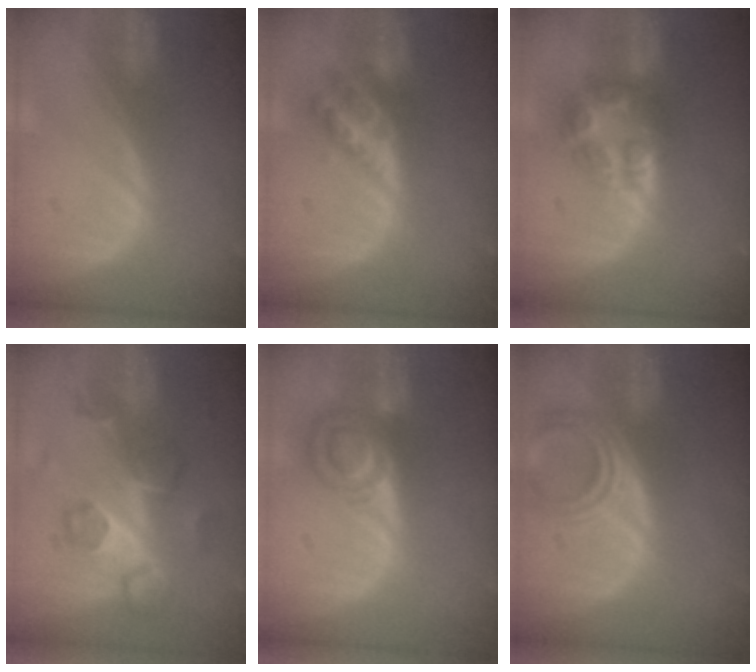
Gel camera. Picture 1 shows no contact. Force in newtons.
{"total": 6.1, "press": 5.4, "slide": 2.9}
{"total": 7.7, "press": 6.7, "slide": 3.8}
{"total": 8.6, "press": 7.5, "slide": 4.2}
{"total": 7.3, "press": 6.3, "slide": 3.8}
{"total": 5.7, "press": 5.2, "slide": 2.4}